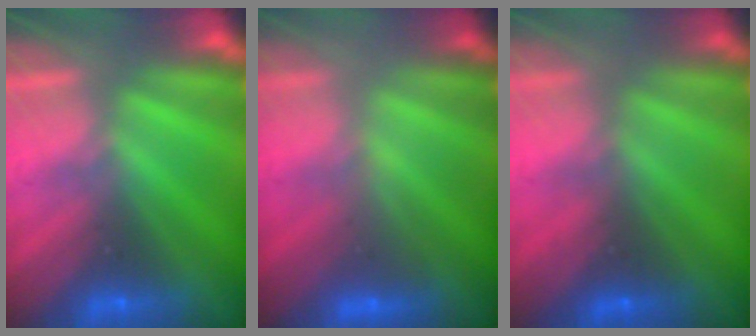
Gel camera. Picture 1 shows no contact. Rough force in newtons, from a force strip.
{"total": 2.3}
{"total": 4.7}